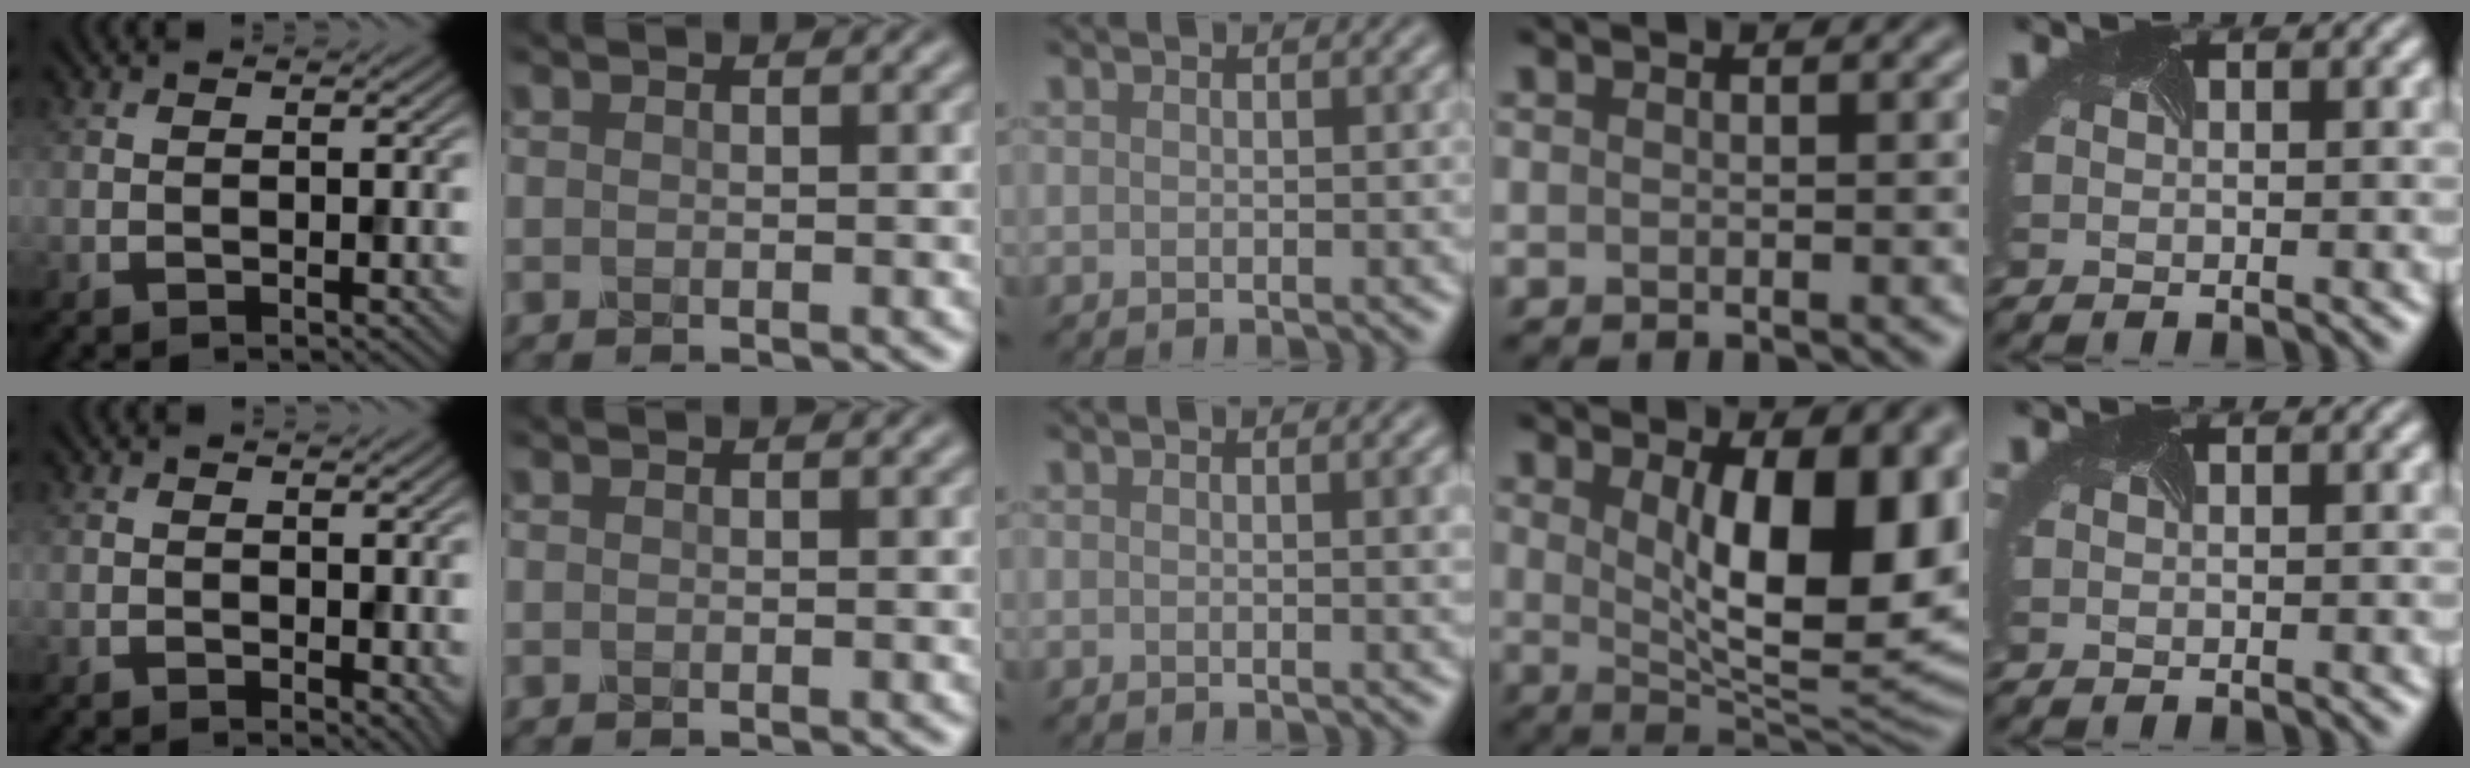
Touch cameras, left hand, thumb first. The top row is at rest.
{"thumb": {"total": 2.0, "force": [0.3, 1.3, 1.5], "torque": [-0.019, -0.006, 0.007]}, "middle": {"total": 1.7, "force": [0.3, 0.5, 1.6], "torque": [-0.017, 0.004, 0.003]}, "ring": {"total": 12.6, "force": [2.5, 5.1, 11.2], "torque": [-0.128, -0.006, 0.040]}}